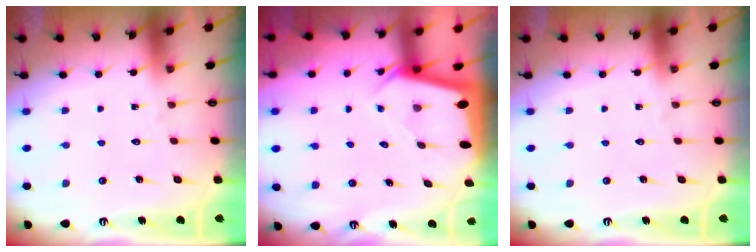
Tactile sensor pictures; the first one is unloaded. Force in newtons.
{"total": 2.2, "press": 2.2, "slide": 0.1}
{"total": 0.0}